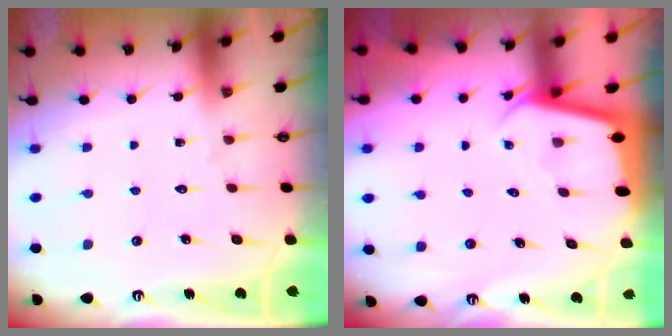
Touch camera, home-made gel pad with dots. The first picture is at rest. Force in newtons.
{"total": 2.5, "press": 2.5, "slide": 0.1}